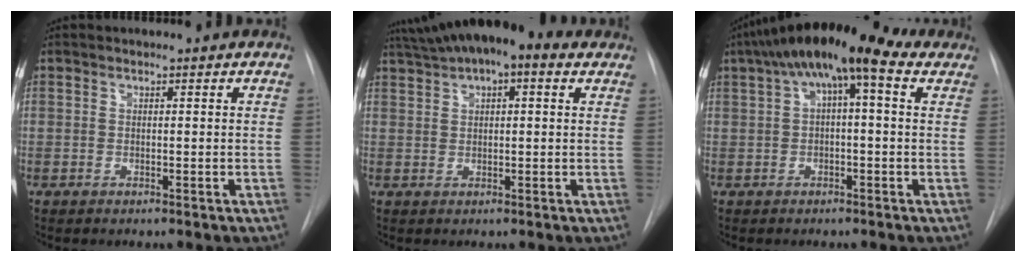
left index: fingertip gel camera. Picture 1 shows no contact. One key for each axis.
{"total": 12.4, "fx": 8.2, "fy": 3.8, "fz": 8.5, "tx": -0.138, "ty": 0.053, "tz": 0.130}
{"total": 13.7, "fx": 7.0, "fy": 3.8, "fz": 11.2, "tx": -0.183, "ty": 0.060, "tz": 0.099}